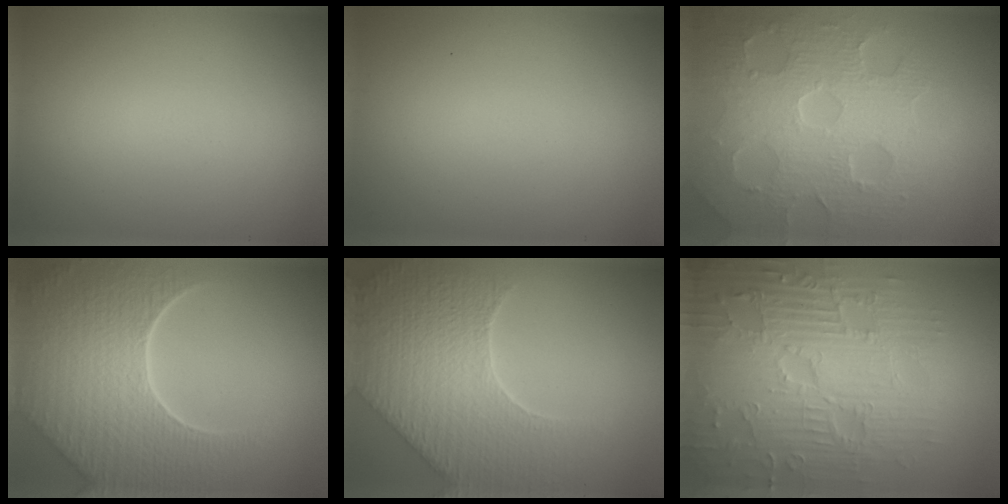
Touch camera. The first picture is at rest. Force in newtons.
{"total": 0.0}
{"total": 8.6, "press": 6.1, "slide": 6.1}
{"total": 8.7, "press": 6.2, "slide": 6.2}
{"total": 9.0, "press": 6.4, "slide": 6.4}
{"total": 9.4, "press": 6.9, "slide": 6.4}